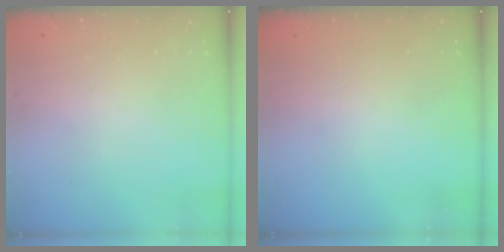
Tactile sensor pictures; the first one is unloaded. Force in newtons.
{"total": 0.0}